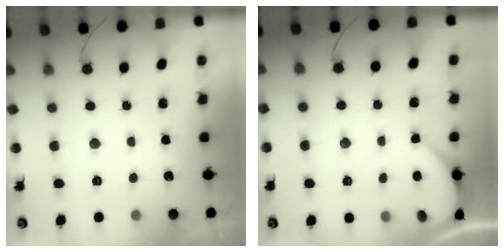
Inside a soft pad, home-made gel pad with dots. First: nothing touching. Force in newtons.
{"total": 3.5, "press": 3.5, "slide": 0.3}